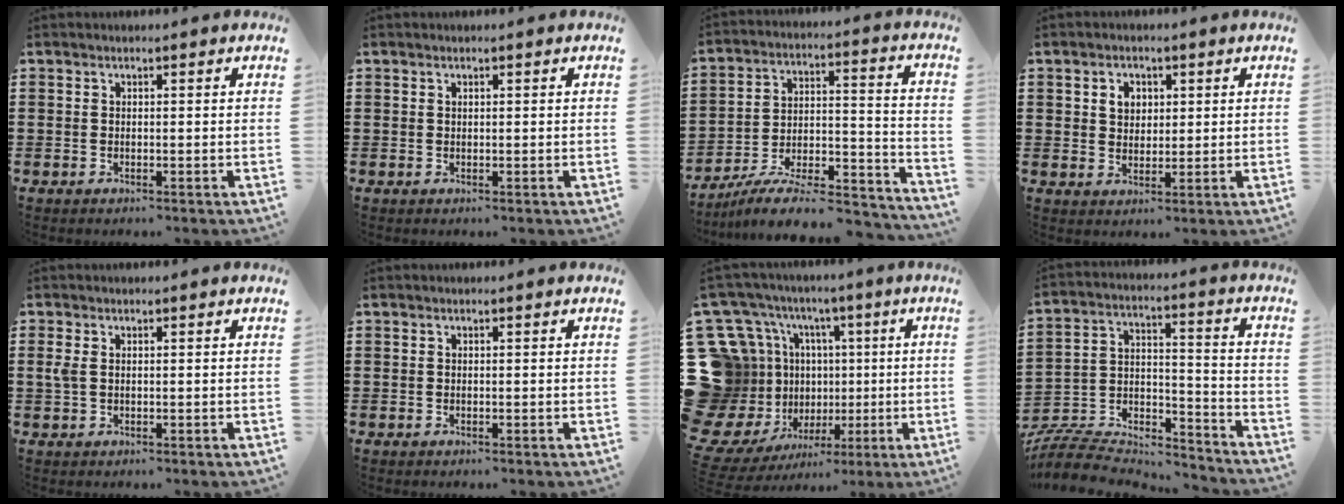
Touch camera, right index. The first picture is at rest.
{"total": 0.0}
{"total": 9.0, "force": [-7.8, 1.6, 4.2], "torque": [-0.063, 0.009, -0.151]}
{"total": 3.0, "force": [1.0, 2.5, 1.4], "torque": [-0.038, 0.012, 0.015]}
{"total": 1.9, "force": [0.2, 1.0, 1.6], "torque": [-0.049, 0.000, -0.002]}
{"total": 0.0}
{"total": 16.3, "force": [0.2, 16.0, 3.3], "torque": [-0.146, -0.022, 0.061]}
{"total": 8.2, "force": [-7.7, 2.1, 1.6], "torque": [-0.040, 0.004, -0.154]}